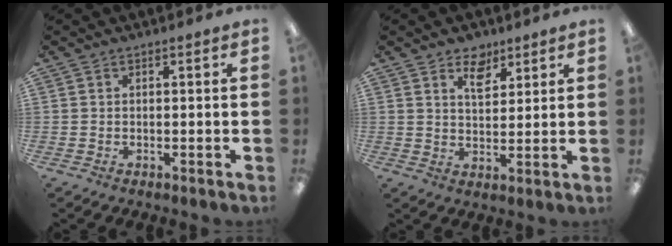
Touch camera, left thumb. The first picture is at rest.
{"total": 6.5, "force": [4.4, 3.7, 3.0], "torque": [-0.035, -0.020, 0.076]}